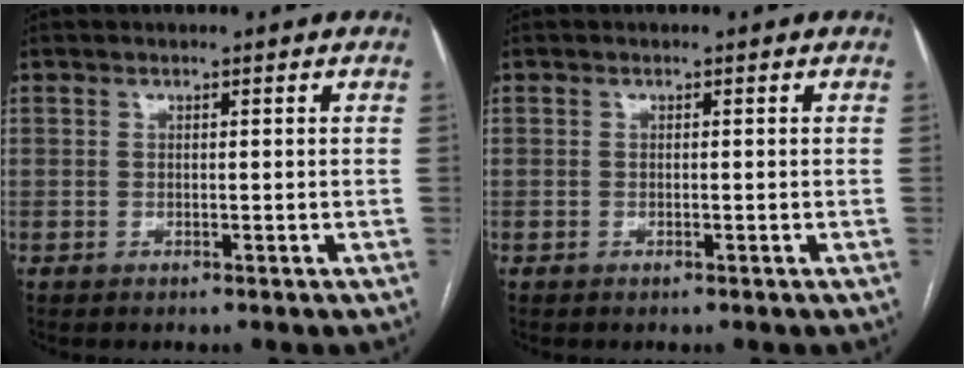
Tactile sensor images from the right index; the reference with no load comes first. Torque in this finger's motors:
{"motor_torque": [-0.16, 0.12, -0.04, 0.00]}